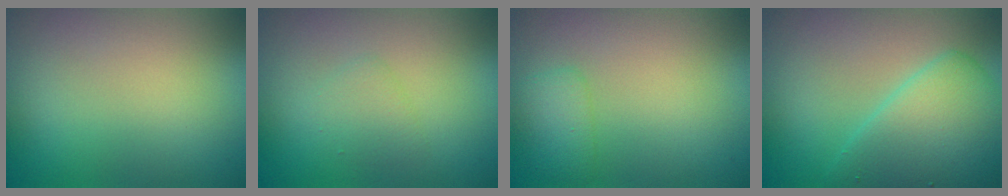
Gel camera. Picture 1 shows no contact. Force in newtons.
{"total": 1.4, "press": 1.4, "slide": 0.0}
{"total": 1.6, "press": 1.6, "slide": 0.1}
{"total": 6.0, "press": 6.0, "slide": 0.2}